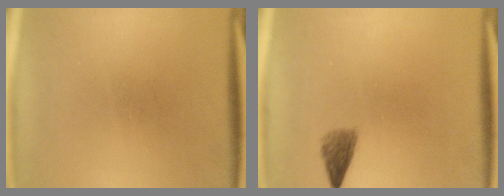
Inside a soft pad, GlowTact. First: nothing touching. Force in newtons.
{"total": 2.2}